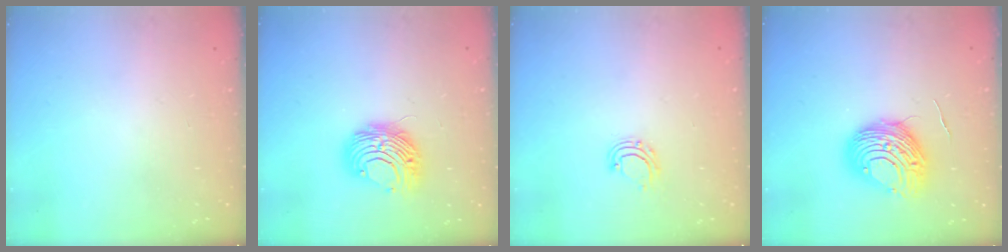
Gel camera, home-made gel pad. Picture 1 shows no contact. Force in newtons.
{"total": 8.9, "press": 8.9, "slide": 0.1}
{"total": 6.2, "press": 6.1, "slide": 0.5}
{"total": 10.8, "press": 10.8, "slide": 1.1}